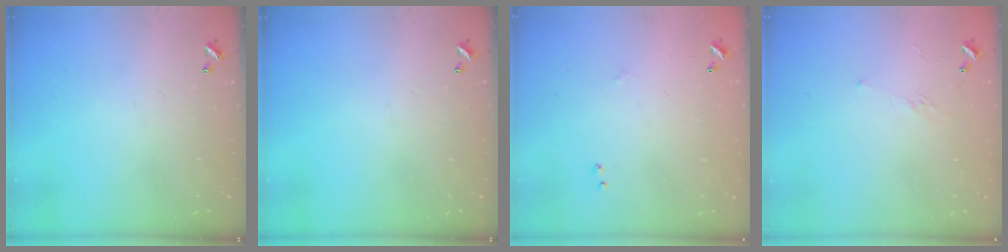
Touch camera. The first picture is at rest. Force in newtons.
{"total": 0.0}
{"total": 6.7, "press": 6.6, "slide": 0.6}
{"total": 5.7, "press": 5.6, "slide": 1.1}